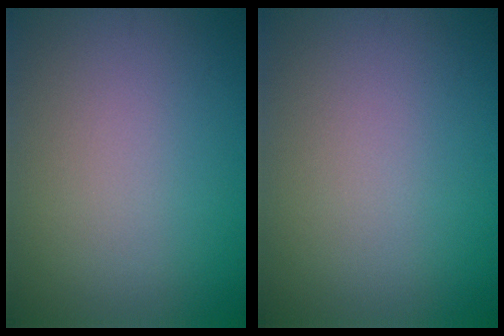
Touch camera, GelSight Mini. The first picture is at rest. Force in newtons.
{"total": 0.0}